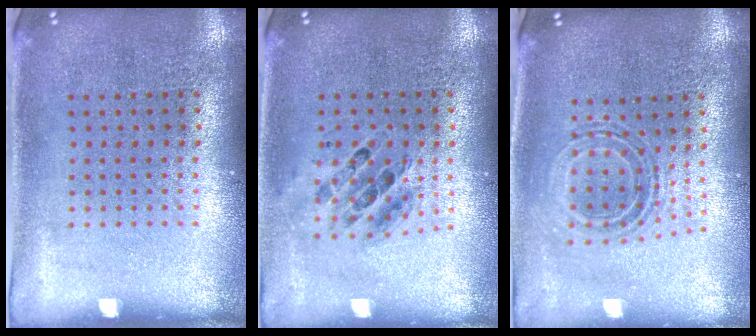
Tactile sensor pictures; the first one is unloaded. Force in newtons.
{"total": 0.7, "press": 0.7, "slide": 0.1}
{"total": 0.8, "press": 0.8, "slide": 0.1}